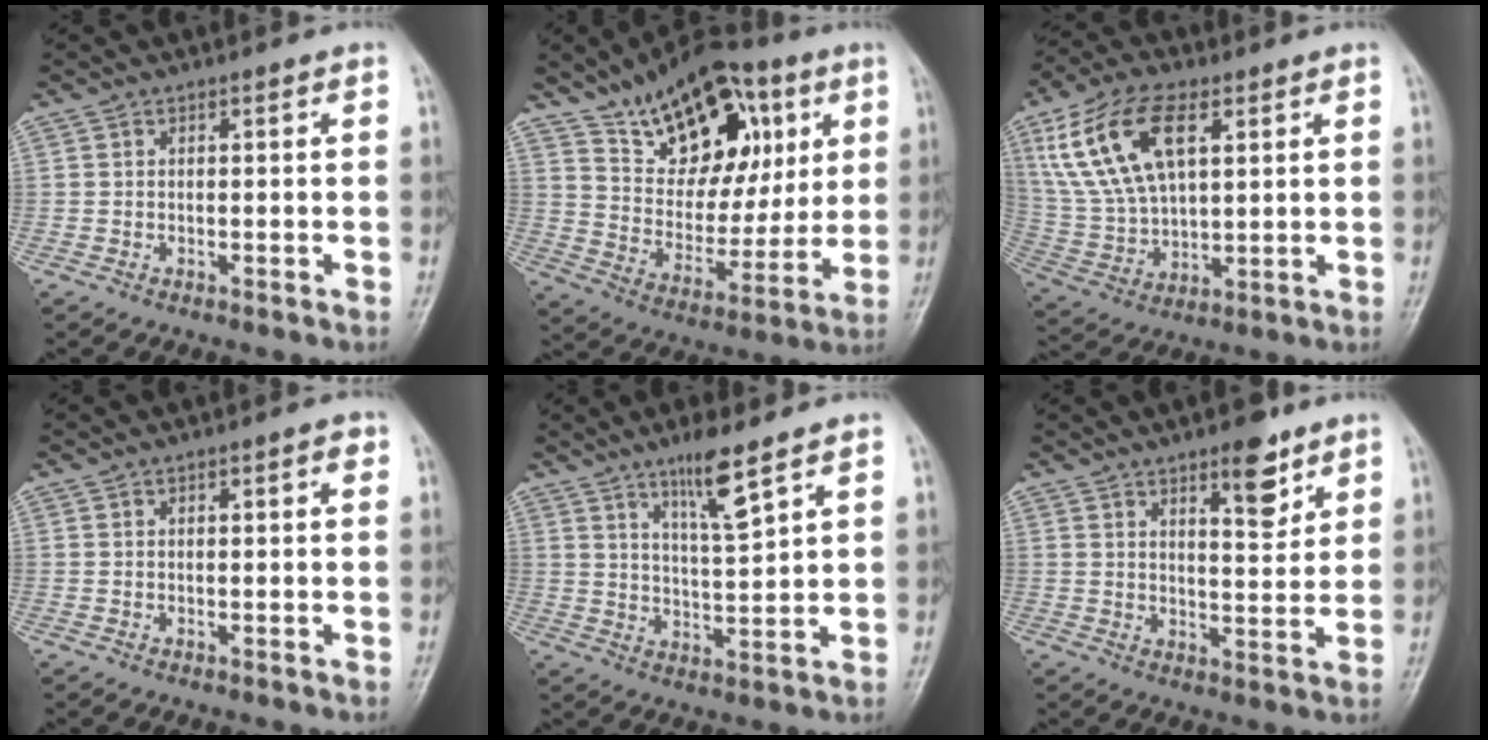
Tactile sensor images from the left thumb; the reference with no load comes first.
{"total": 22.3, "force": [11.1, 13.0, 14.4], "torque": [-0.169, -0.031, 0.183]}
{"total": 17.1, "force": [6.8, 8.9, 12.9], "torque": [-0.240, -0.011, 0.135]}
{"total": 1.9, "force": [0.6, 0.7, 1.6], "torque": [-0.017, 0.005, 0.008]}
{"total": 7.7, "force": [5.1, 0.9, 5.7], "torque": [-0.098, -0.038, 0.095]}
{"total": 7.9, "force": [4.9, 2.9, 5.5], "torque": [-0.060, -0.031, 0.070]}